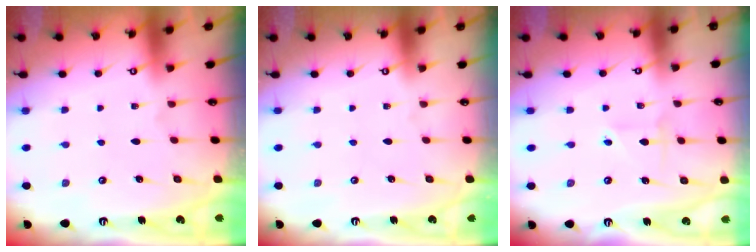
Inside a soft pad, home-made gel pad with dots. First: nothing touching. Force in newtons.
{"total": 0.0}
{"total": 2.1, "press": 2.1, "slide": 0.3}